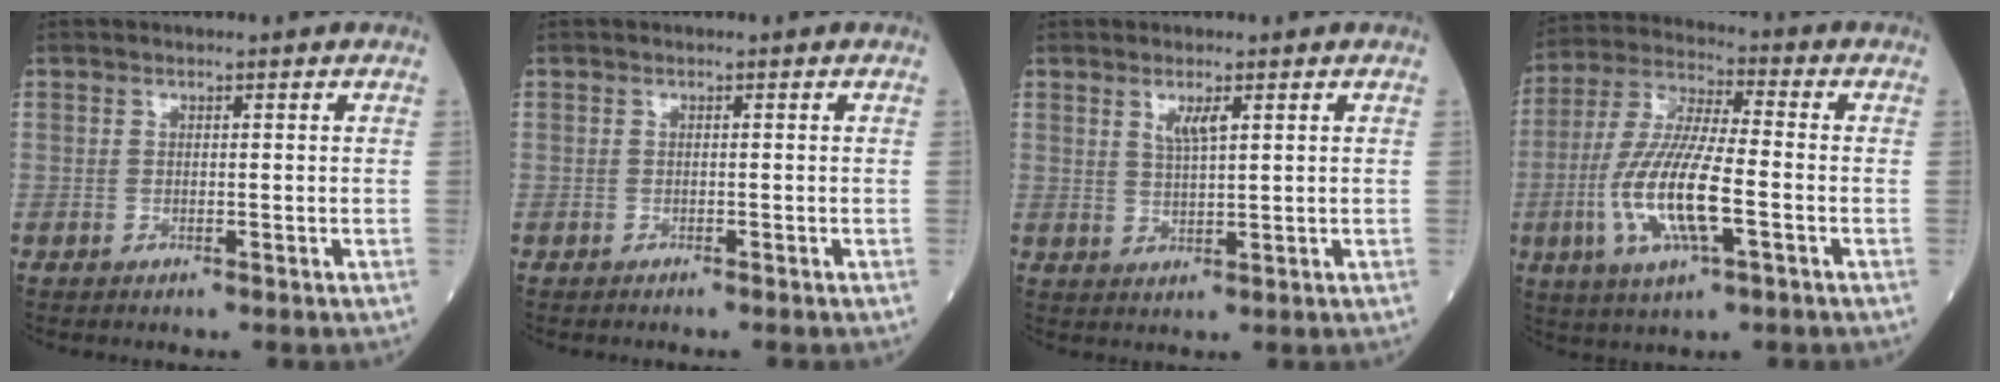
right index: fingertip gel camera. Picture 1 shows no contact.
{"total": 0.6, "force": [-0.6, 0.0, 0.1], "torque": [-0.006, -0.001, -0.012]}
{"total": 2.7, "force": [1.3, 0.3, 2.3], "torque": [-0.050, -0.001, 0.028]}
{"total": 14.0, "force": [-3.7, 2.7, 13.2], "torque": [-0.281, -0.009, -0.068]}